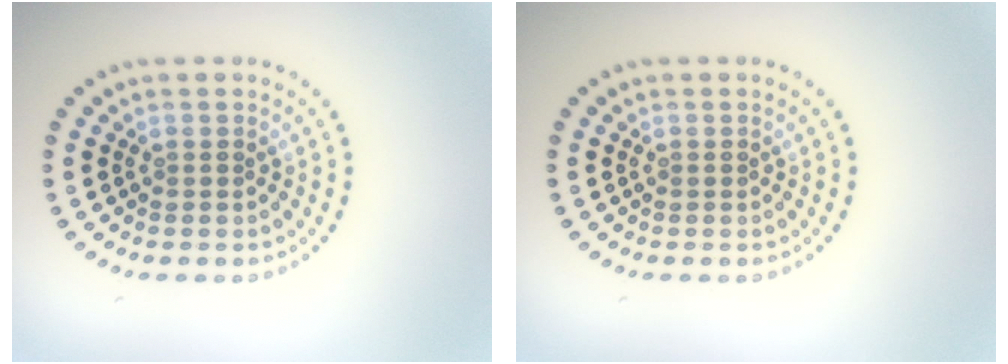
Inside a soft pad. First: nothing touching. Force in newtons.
{"total": 0.0}